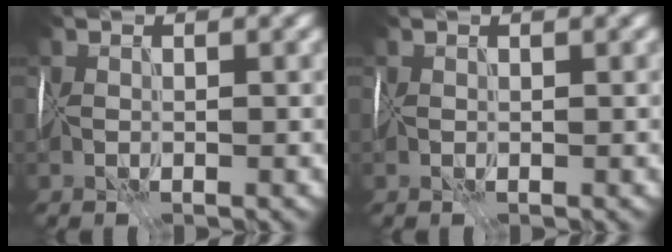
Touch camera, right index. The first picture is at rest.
{"total": 0.0}